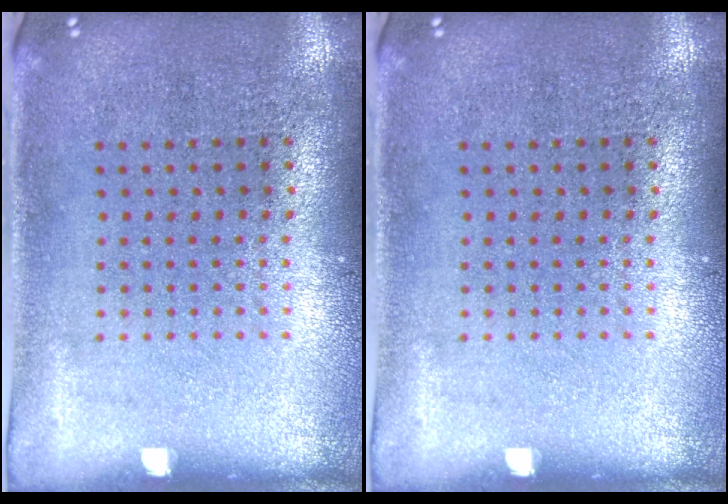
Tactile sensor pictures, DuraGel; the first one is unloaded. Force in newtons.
{"total": 0.0}